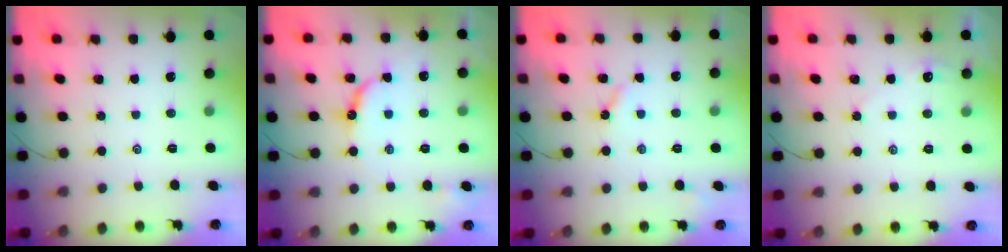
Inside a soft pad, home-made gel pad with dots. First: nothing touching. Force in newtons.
{"total": 8.9, "press": 8.9, "slide": 0.9}
{"total": 3.5, "press": 3.4, "slide": 0.7}
{"total": 2.2, "press": 2.2, "slide": 0.3}